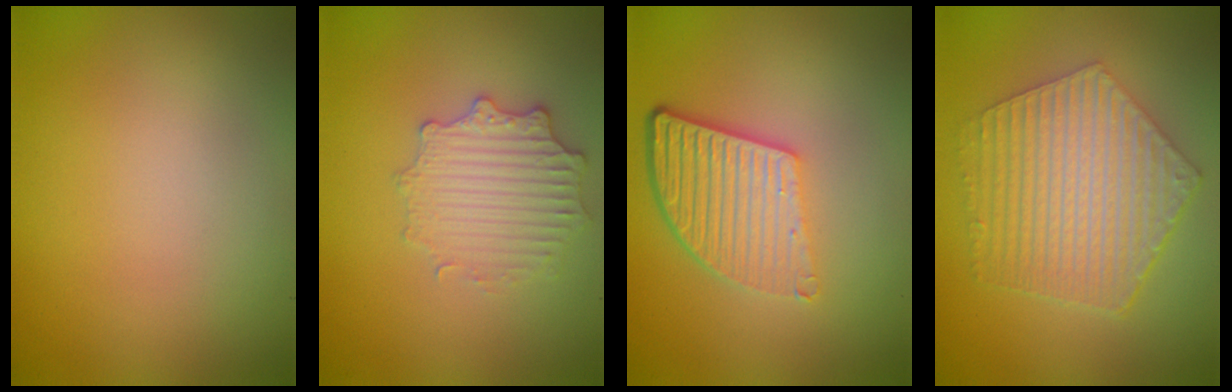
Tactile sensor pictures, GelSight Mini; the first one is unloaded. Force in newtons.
{"total": 2.9, "press": 2.9, "slide": 0.2}
{"total": 5.6, "press": 3.9, "slide": 4.0}
{"total": 6.7, "press": 4.9, "slide": 4.6}